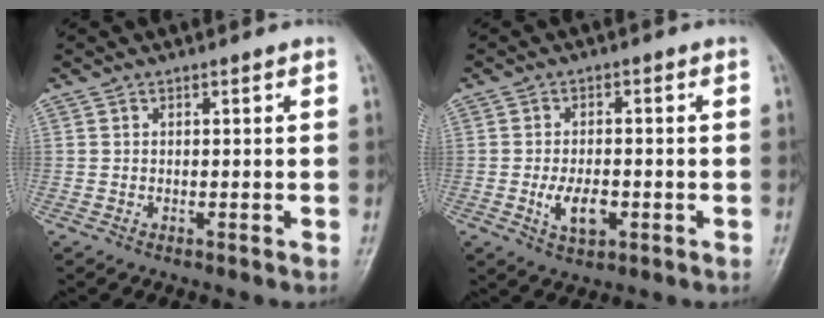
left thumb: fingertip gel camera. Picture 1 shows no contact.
{"total": 5.9, "force": [-1.7, 3.4, 4.6], "torque": [-0.076, 0.004, -0.026]}